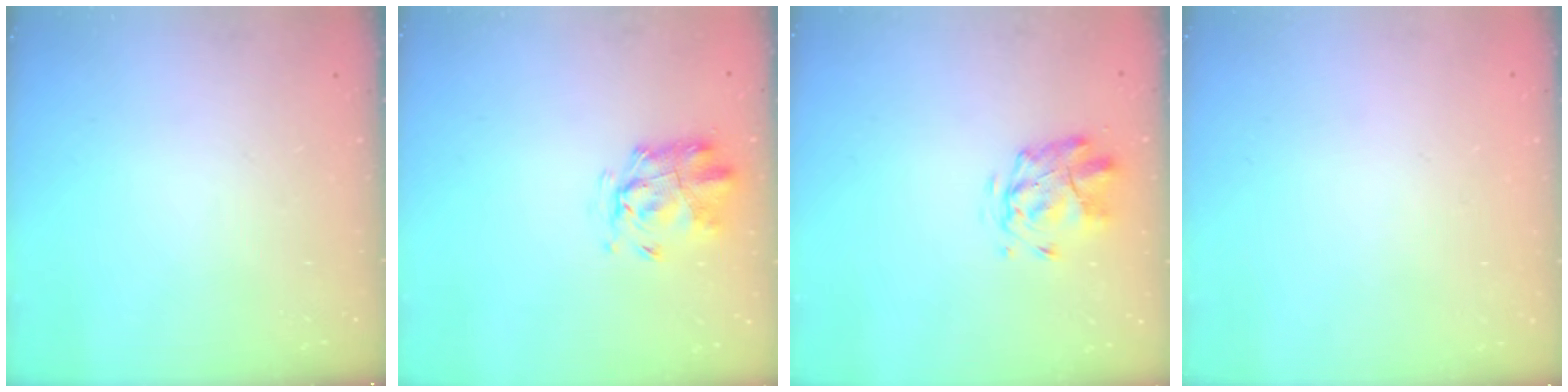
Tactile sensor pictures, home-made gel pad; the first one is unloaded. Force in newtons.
{"total": 2.5, "press": 2.4, "slide": 0.7}
{"total": 2.7, "press": 2.3, "slide": 1.3}
{"total": 1.8, "press": 1.8, "slide": 0.2}